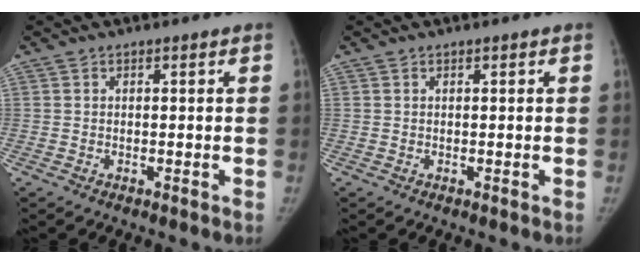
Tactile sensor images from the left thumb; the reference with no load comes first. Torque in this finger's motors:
{"motor_torque": [0.30, -0.03, 0.17, -0.65, 0.04]}